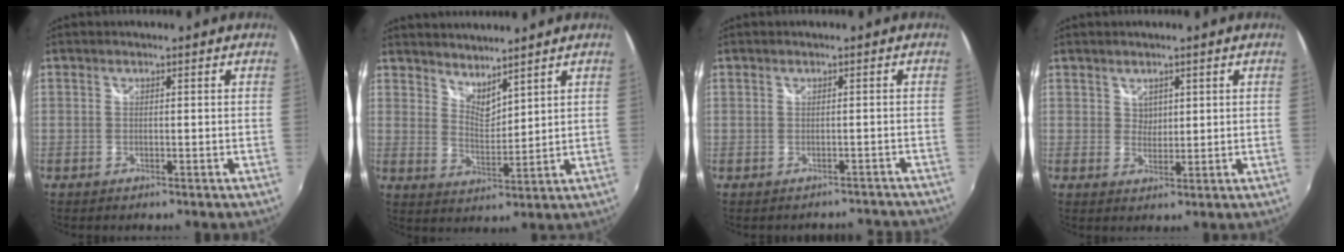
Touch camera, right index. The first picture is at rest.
{"total": 5.7, "force": [5.2, 1.5, 1.7], "torque": [-0.020, -0.005, 0.095]}
{"total": 5.2, "force": [-4.7, 2.2, 0.3], "torque": [0.012, 0.017, -0.045]}
{"total": 2.2, "force": [1.3, 1.7, 0.4], "torque": [0.000, 0.001, 0.024]}